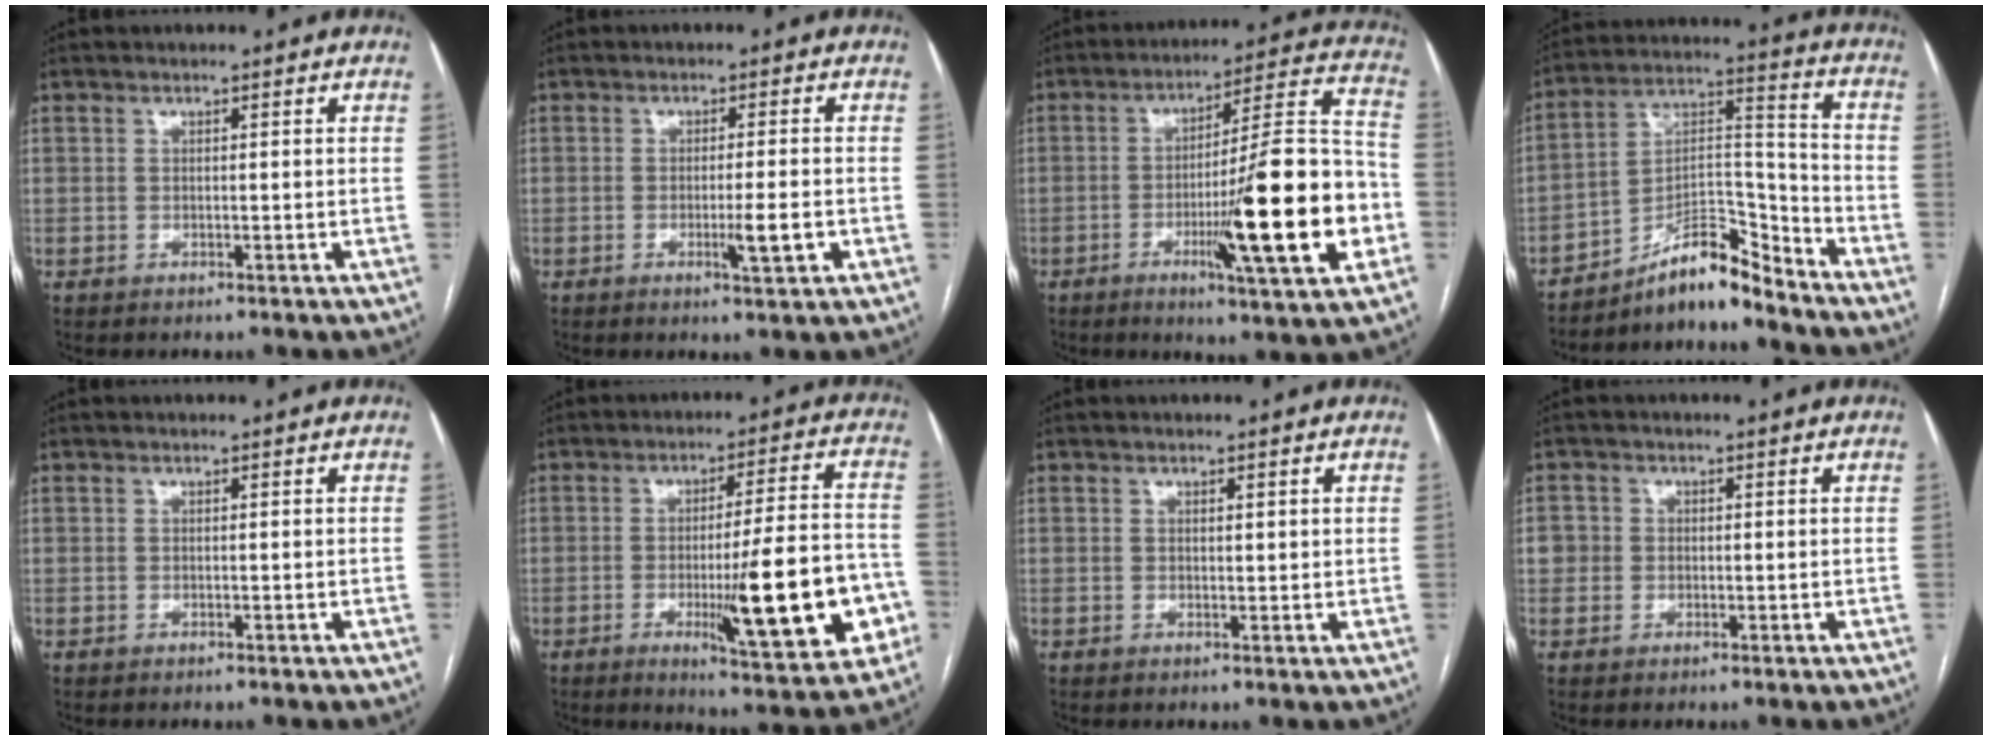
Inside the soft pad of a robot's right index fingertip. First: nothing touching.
{"total": 4.1, "force": [-1.4, 0.0, 3.9], "torque": [-0.063, -0.006, -0.019]}
{"total": 20.6, "force": [-5.6, 0.7, 19.8], "torque": [-0.280, -0.001, -0.083]}
{"total": 10.5, "force": [-9.3, 1.8, 4.4], "torque": [-0.073, 0.042, -0.161]}
{"total": 0.0}
{"total": 17.1, "force": [-4.9, 2.0, 16.3], "torque": [-0.223, -0.004, -0.060]}
{"total": 1.3, "force": [0.6, 0.5, 1.0], "torque": [-0.015, -0.002, 0.007]}
{"total": 2.7, "force": [-0.2, 2.6, 0.7], "torque": [-0.010, 0.012, -0.003]}